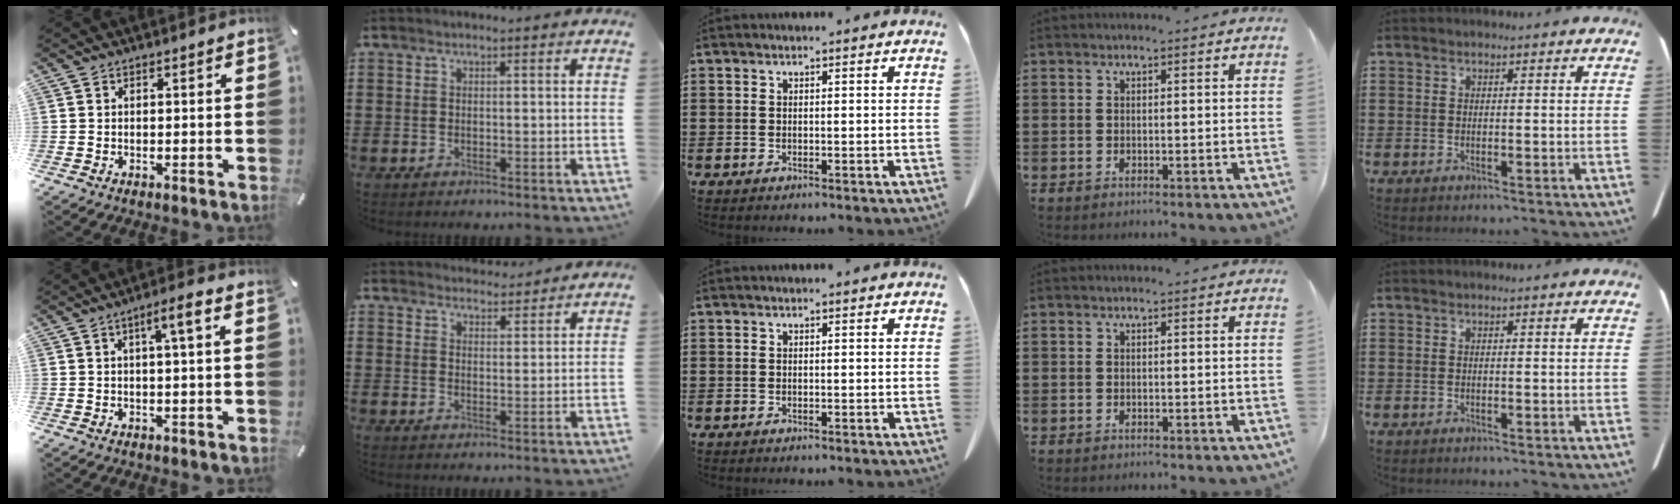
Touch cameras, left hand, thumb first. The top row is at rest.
{"thumb": {"total": 5.1, "force": [1.3, 0.4, 4.9], "torque": [-0.081, -0.004, 0.015]}, "index": {"total": 3.4, "force": [3.4, 0.6, 0.0], "torque": [-0.010, -0.010, 0.064]}}